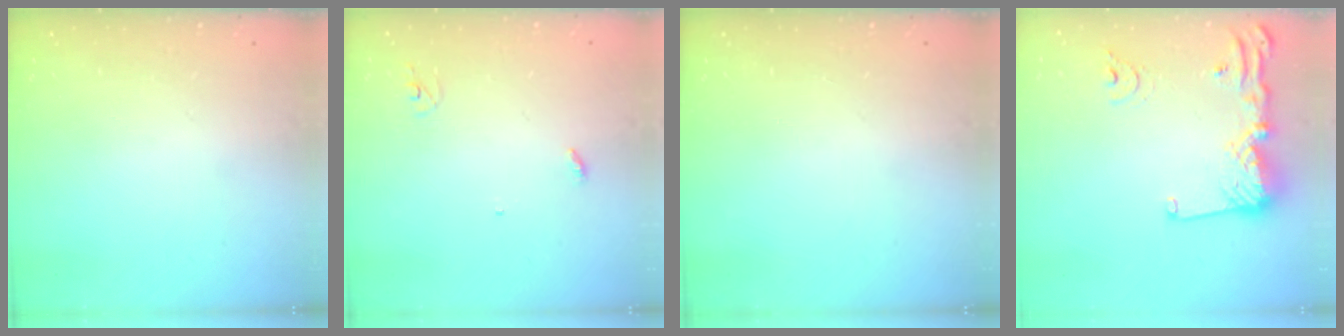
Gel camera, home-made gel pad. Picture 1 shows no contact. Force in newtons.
{"total": 3.0, "press": 2.9, "slide": 0.2}
{"total": 0.0}
{"total": 15.0, "press": 14.9, "slide": 1.6}